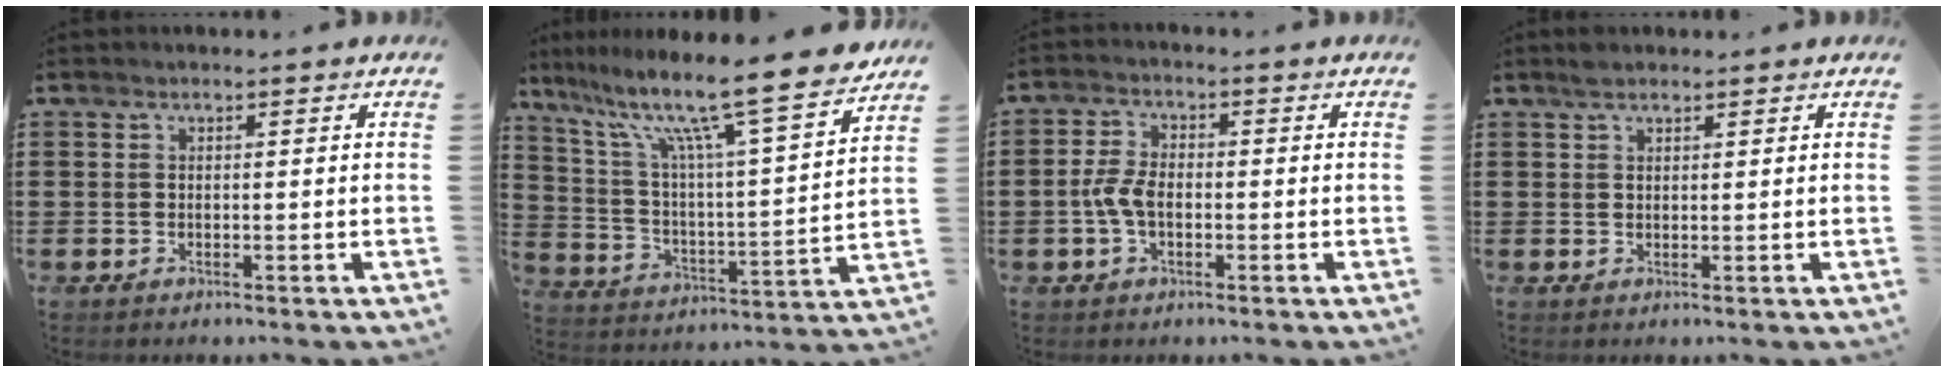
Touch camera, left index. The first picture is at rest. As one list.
[{"total": 13.2, "force": [10.7, 0.1, 7.8], "torque": [-0.172, -0.076, 0.170]}, {"total": 4.5, "force": [-1.0, 2.4, 3.7], "torque": [-0.093, -0.001, -0.025]}, {"total": 1.7, "force": [1.5, 0.6, 0.6], "torque": [-0.014, 0.002, 0.028]}]